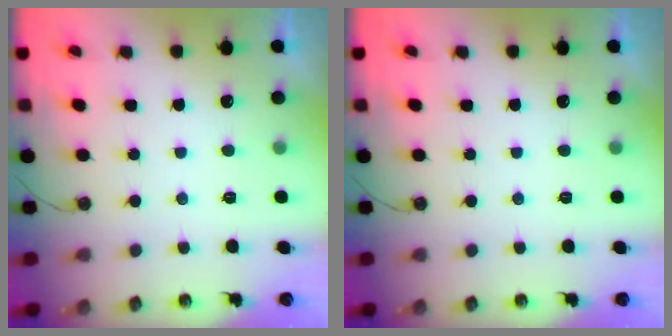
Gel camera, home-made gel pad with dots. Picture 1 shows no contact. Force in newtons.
{"total": 0.0}